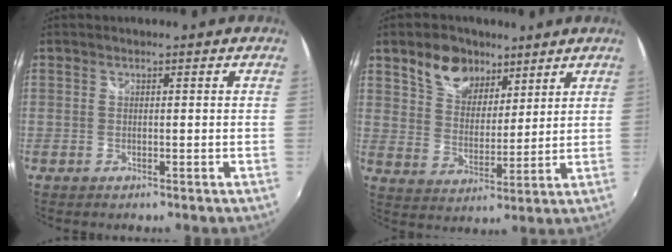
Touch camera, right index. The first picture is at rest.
{"total": 10.1, "force": [6.7, 6.3, 4.2], "torque": [-0.078, 0.022, 0.123]}